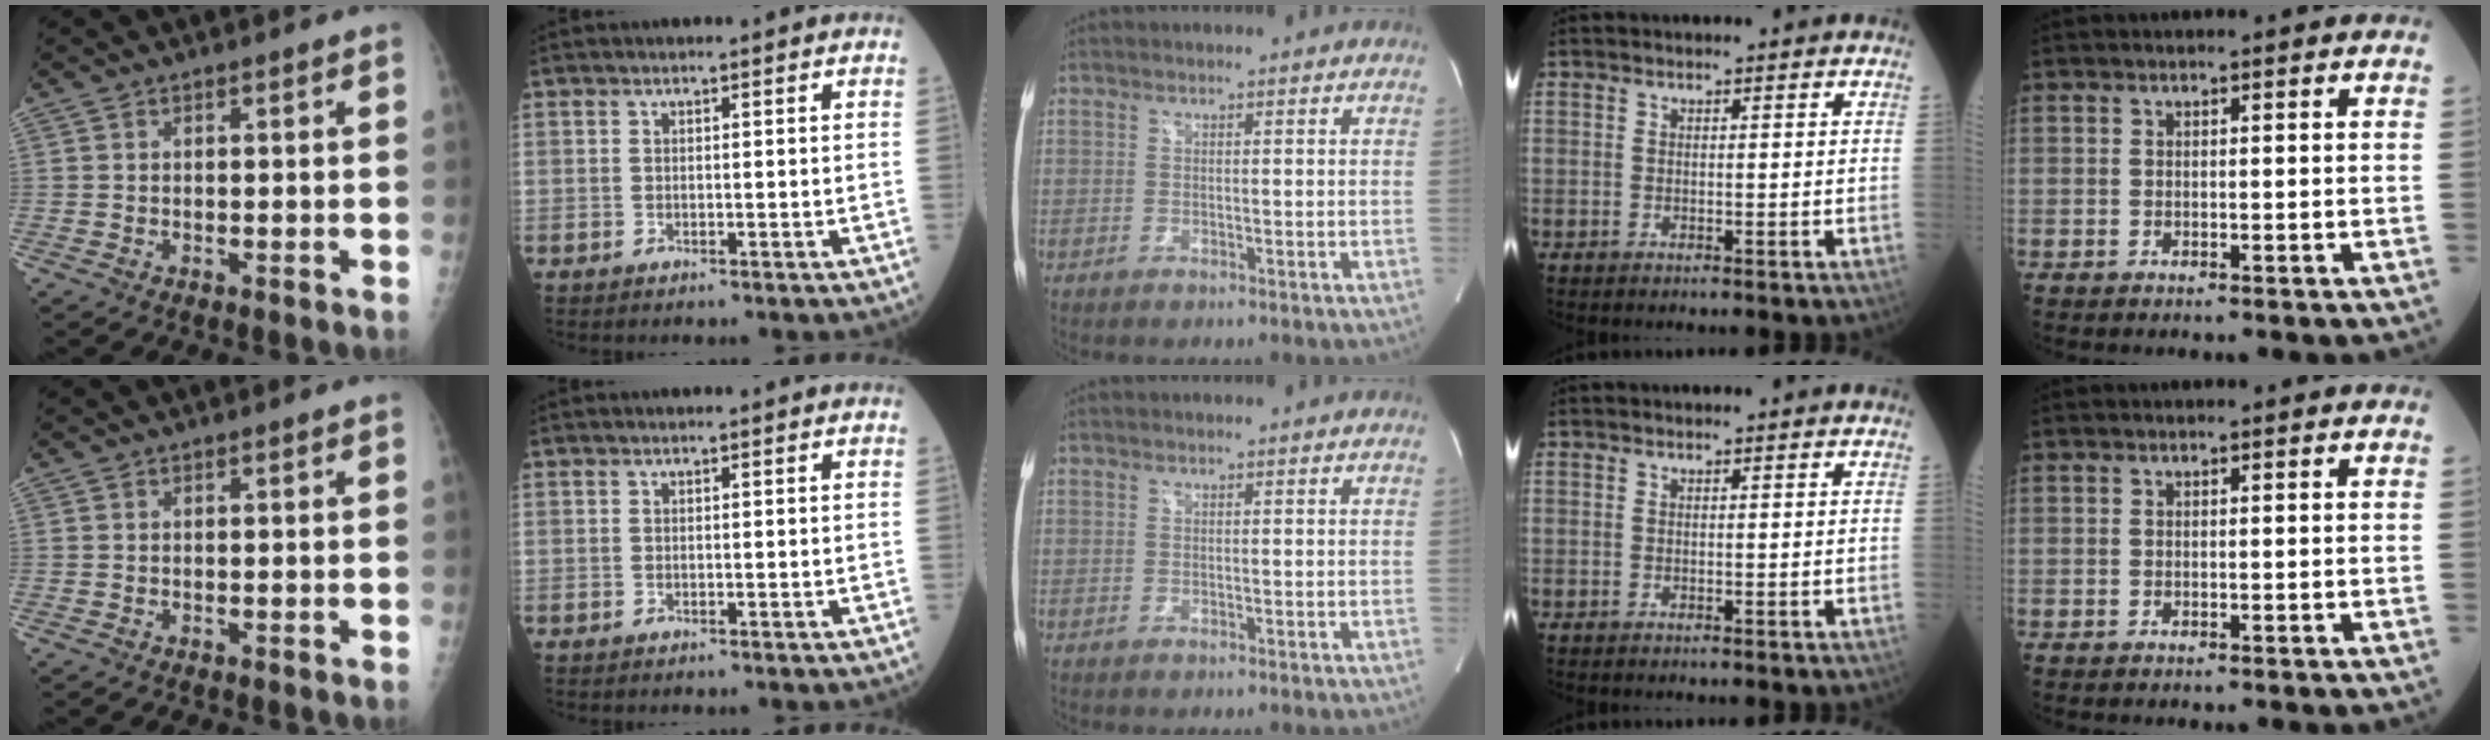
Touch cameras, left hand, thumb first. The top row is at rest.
{}